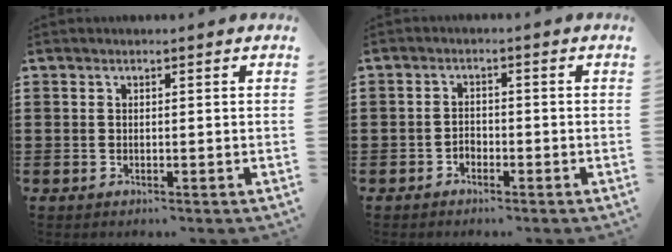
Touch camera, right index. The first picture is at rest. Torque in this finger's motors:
{"motor_torque": [2.14, 0.00, -0.03, -0.11]}